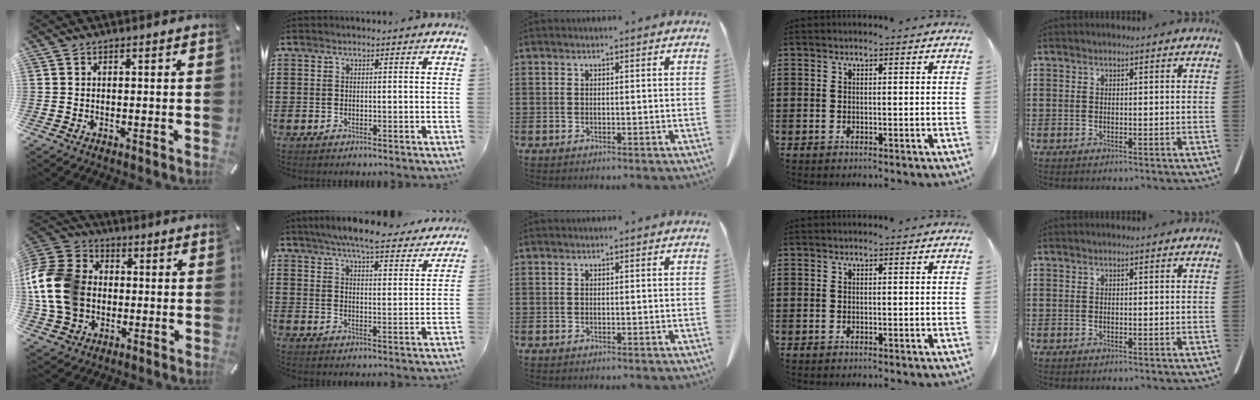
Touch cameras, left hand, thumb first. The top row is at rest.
{"thumb": {"total": 17.1, "force": [-0.6, 14.0, 9.7], "torque": [-0.220, 0.011, -0.012]}, "index": {"total": 6.6, "force": [6.1, 0.0, 2.5], "torque": [-0.064, -0.034, 0.106]}}